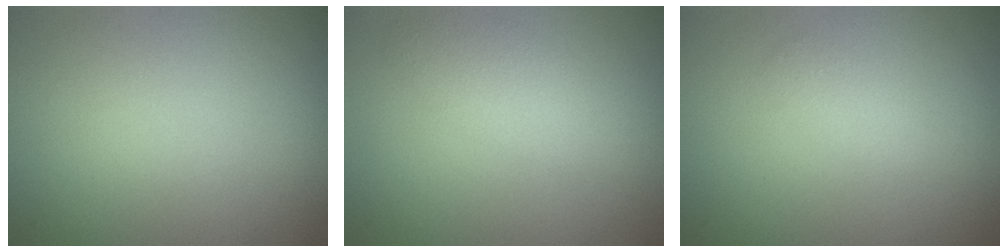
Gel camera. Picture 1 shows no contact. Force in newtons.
{"total": 3.0, "press": 3.0, "slide": 0.1}
{"total": 1.1, "press": 1.1, "slide": 0.1}